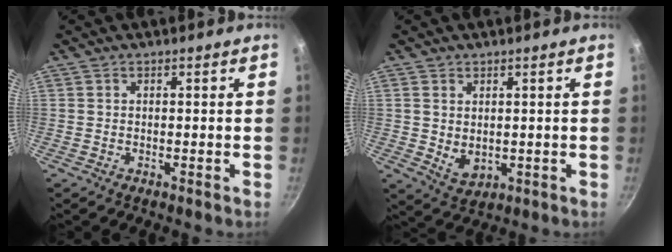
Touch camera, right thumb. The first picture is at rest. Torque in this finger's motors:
{"motor_torque": [-0.58, 0.24, -0.11, 0.11, 0.01]}